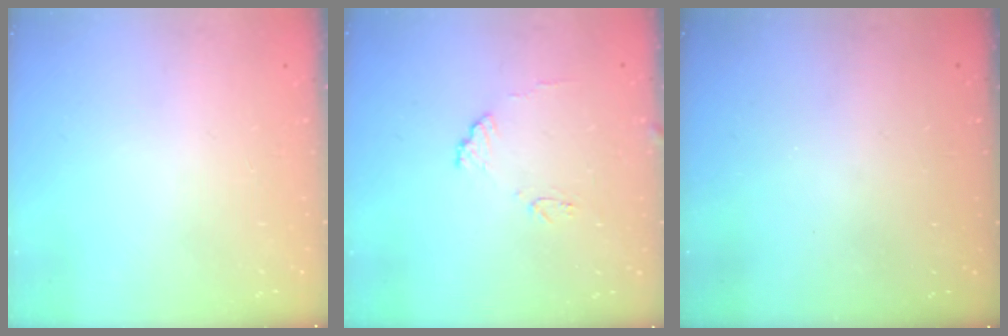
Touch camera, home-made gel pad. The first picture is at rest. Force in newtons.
{"total": 8.7, "press": 8.7, "slide": 0.6}
{"total": 3.1, "press": 3.1, "slide": 0.1}